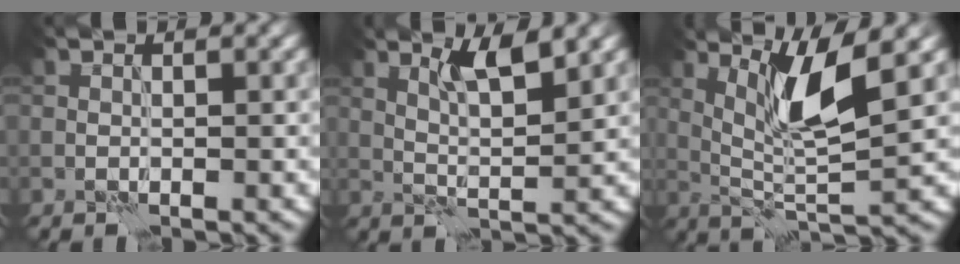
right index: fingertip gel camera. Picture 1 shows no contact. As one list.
[{"total": 3.5, "force": [2.0, 0.4, 2.8], "torque": [-0.053, -0.003, 0.038]}, {"total": 5.9, "force": [2.5, 0.9, 5.3], "torque": [-0.108, -0.008, 0.050]}]